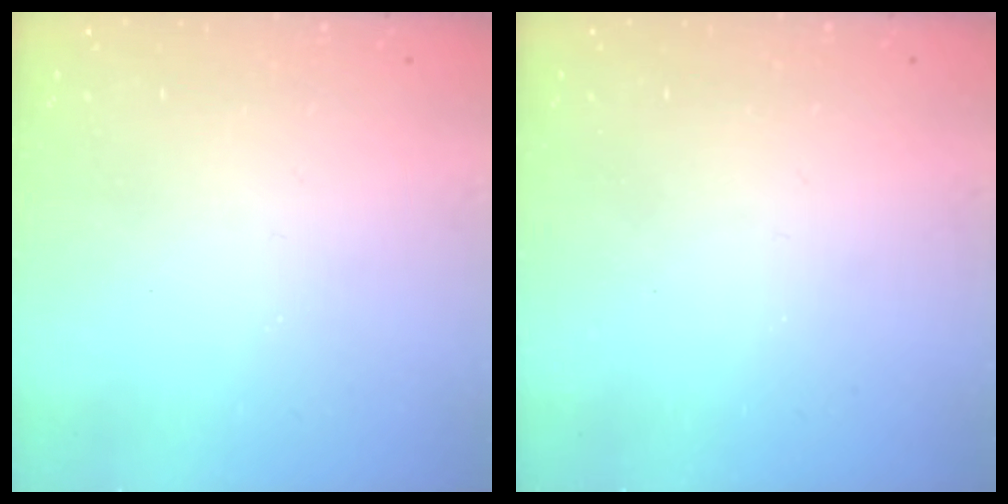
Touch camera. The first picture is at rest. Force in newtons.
{"total": 0.0}